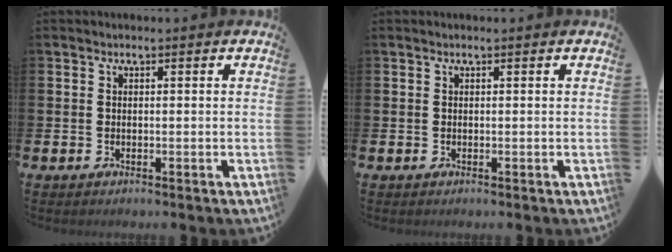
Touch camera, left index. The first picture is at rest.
{"total": 0.0}